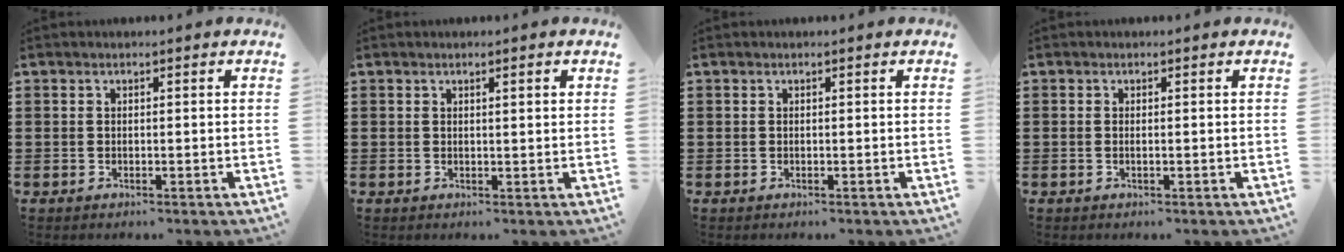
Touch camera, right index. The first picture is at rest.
{"total": 0.8, "force": [0.4, 0.0, 0.7], "torque": [-0.014, 0.001, 0.007]}
{"total": 0.0}
{"total": 0.5, "force": [-0.1, -0.2, 0.4], "torque": [-0.008, -0.006, 0.000]}